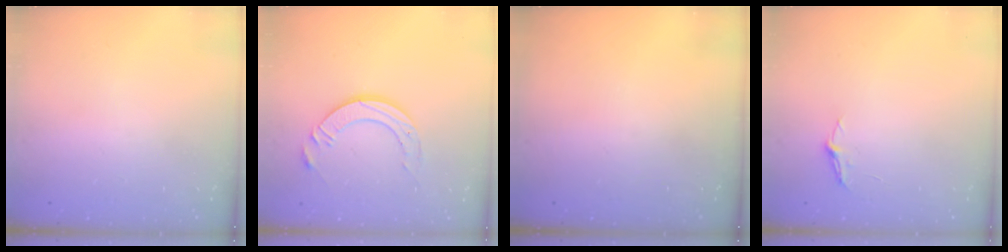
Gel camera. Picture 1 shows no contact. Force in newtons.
{"total": 10.7, "press": 10.7, "slide": 1.1}
{"total": 0.0}
{"total": 3.7, "press": 3.7, "slide": 0.4}